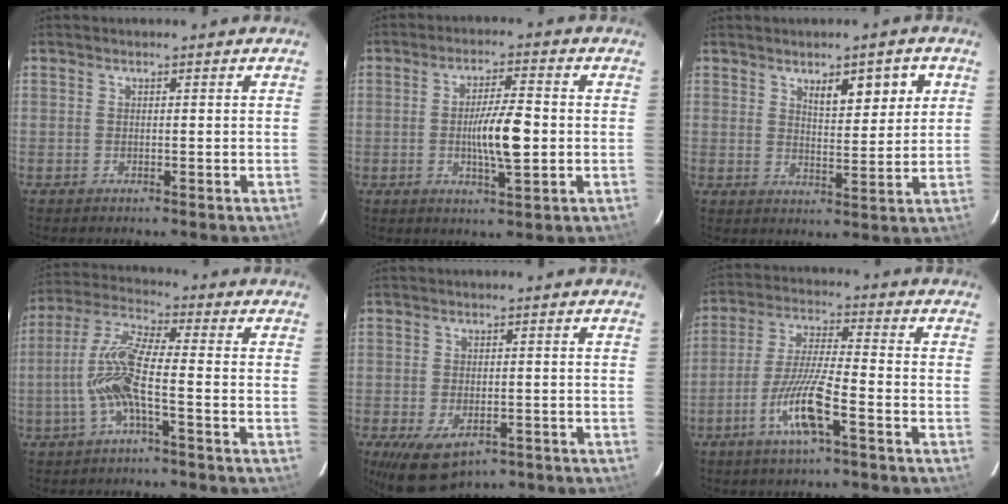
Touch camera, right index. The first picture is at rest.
{"total": 7.8, "force": [-0.9, 1.0, 7.7], "torque": [-0.137, -0.001, -0.015]}
{"total": 6.6, "force": [3.2, 2.0, 5.4], "torque": [-0.082, 0.001, 0.052]}
{"total": 9.6, "force": [-2.4, 1.2, 9.2], "torque": [-0.205, 0.012, -0.053]}
{"total": 8.3, "force": [-5.0, 4.4, 5.0], "torque": [-0.091, -0.011, -0.072]}
{"total": 10.1, "force": [-4.5, 0.7, 9.0], "torque": [-0.178, -0.006, -0.087]}